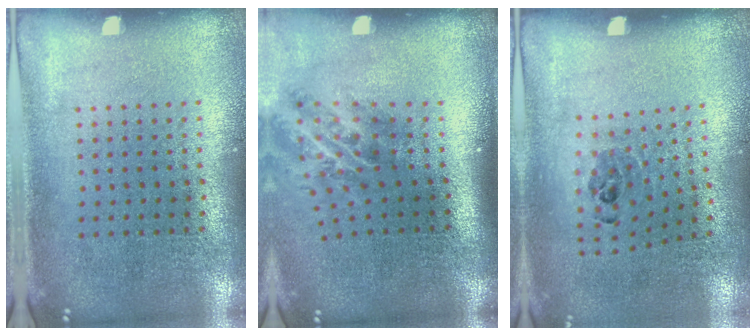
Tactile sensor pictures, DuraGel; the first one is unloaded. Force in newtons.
{"total": 2.0, "press": 1.3, "slide": 1.6}
{"total": 1.0, "press": 0.7, "slide": 0.7}